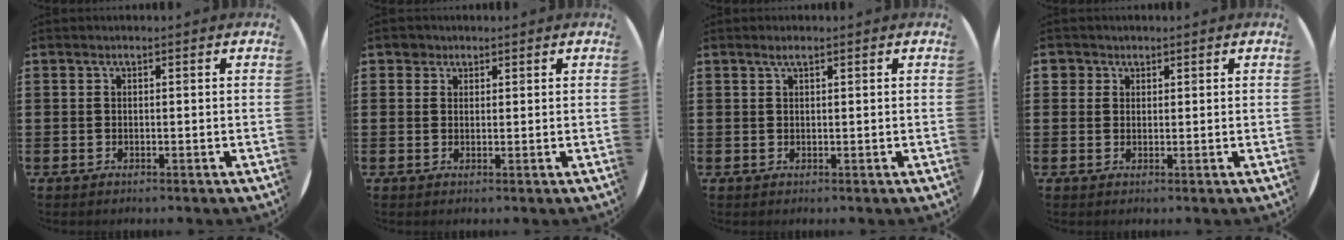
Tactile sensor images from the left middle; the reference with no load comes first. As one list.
[{"total": 1.5, "force": [1.2, 1.0, 0.1], "torque": [0.006, 0.002, 0.021]}, {"total": 1.0, "force": [0.7, 0.1, 0.7], "torque": [-0.013, 0.004, 0.012]}, {"total": 1.6, "force": [1.2, 1.1, 0.0], "torque": [0.007, 0.002, 0.021]}]